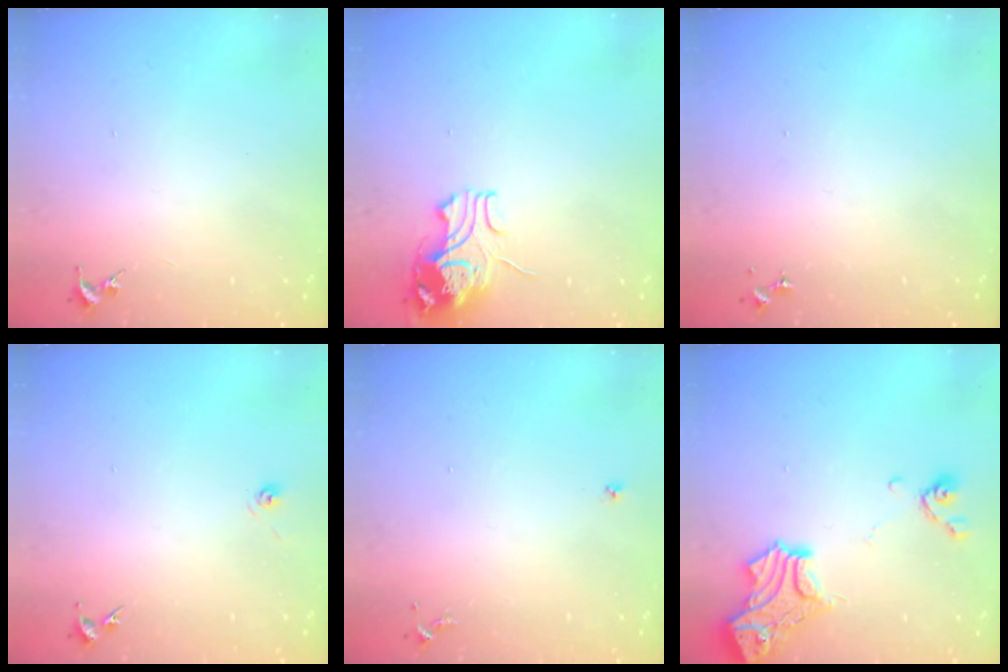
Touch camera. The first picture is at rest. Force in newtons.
{"total": 10.2, "press": 10.1, "slide": 1.3}
{"total": 0.0}
{"total": 3.3, "press": 2.8, "slide": 1.7}
{"total": 4.0, "press": 3.9, "slide": 0.4}
{"total": 16.0, "press": 15.9, "slide": 1.4}